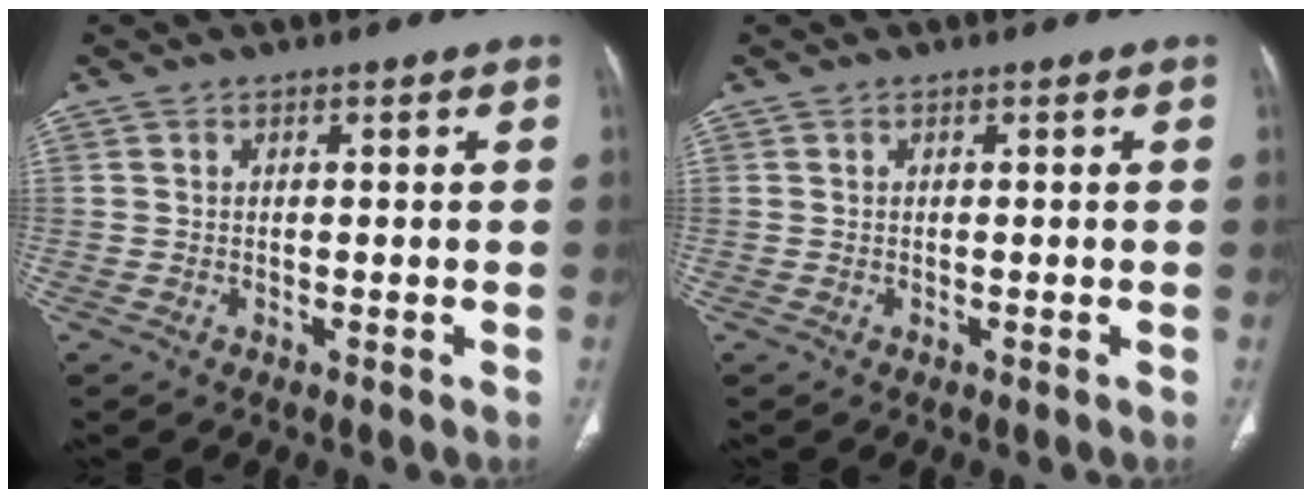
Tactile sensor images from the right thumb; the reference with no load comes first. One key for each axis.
{"total": 0.0}